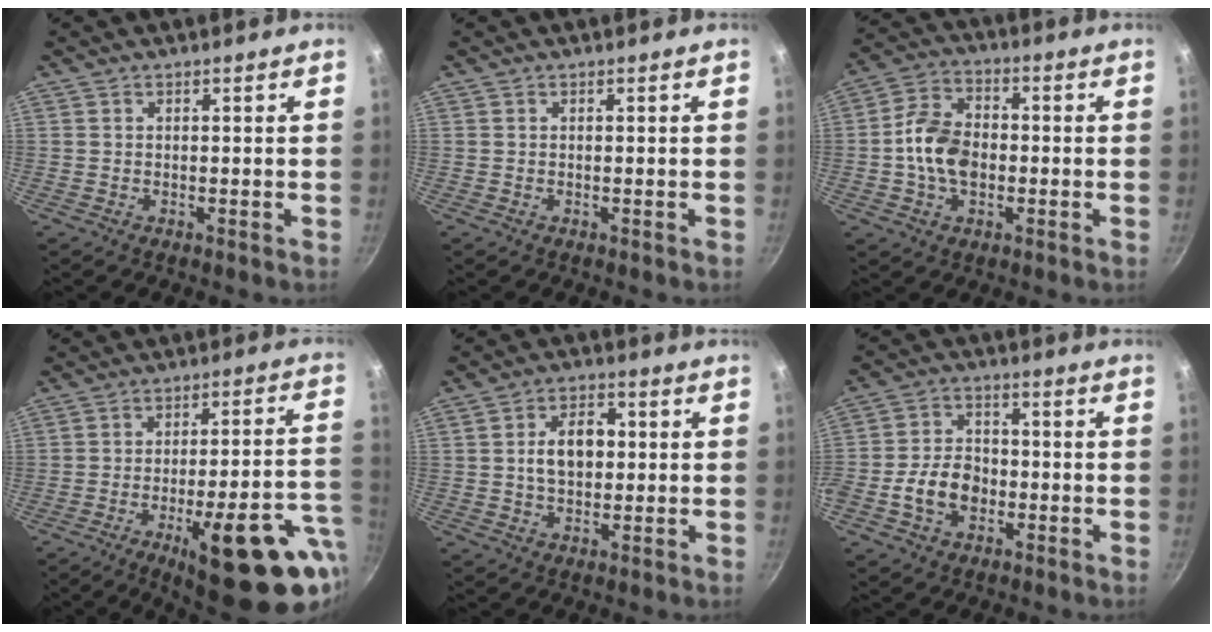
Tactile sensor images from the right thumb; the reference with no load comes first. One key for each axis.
{"total": 0.0}
{"total": 10.5, "fx": -1.3, "fy": 7.3, "fz": 7.5, "tx": -0.122, "ty": 0.023, "tz": -0.036}
{"total": 23.3, "fx": -9.6, "fy": 7.2, "fz": 20.0, "tx": -0.229, "ty": 0.029, "tz": -0.126}
{"total": 8.4, "fx": 0.7, "fy": 5.6, "fz": 6.2, "tx": -0.078, "ty": 0.014, "tz": 0.007}
{"total": 9.2, "fx": -2.7, "fy": 6.7, "fz": 5.8, "tx": -0.082, "ty": 0.025, "tz": -0.055}